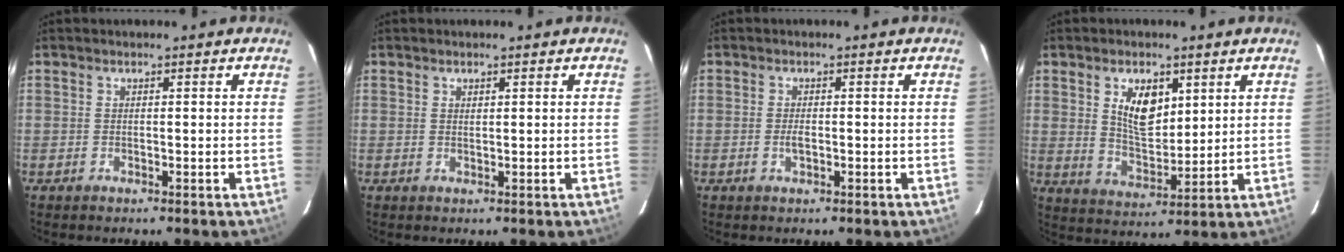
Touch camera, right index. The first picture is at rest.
{"total": 0.6, "force": [0.4, 0.2, 0.3], "torque": [-0.004, 0.001, 0.009]}
{"total": 1.7, "force": [-0.4, 0.9, 1.4], "torque": [-0.029, 0.000, -0.008]}
{"total": 8.4, "force": [3.4, 4.5, 6.3], "torque": [-0.109, 0.002, 0.070]}